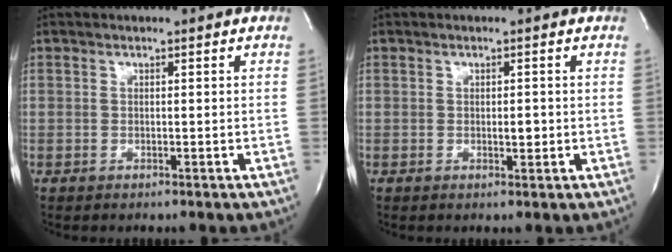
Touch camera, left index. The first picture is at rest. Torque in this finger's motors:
{"motor_torque": [0.18, 0.08, 0.00, 0.03]}